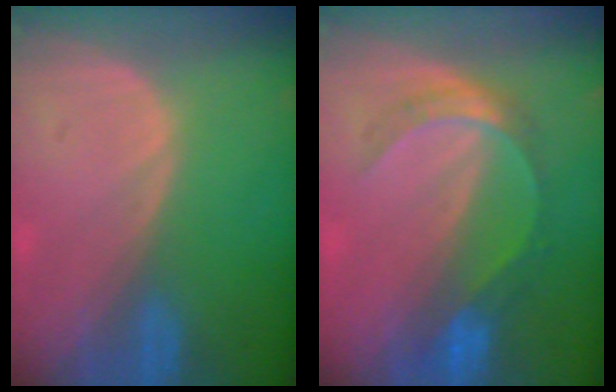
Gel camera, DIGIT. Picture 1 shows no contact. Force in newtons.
{"total": 6.3, "press": 5.4, "slide": 3.2}